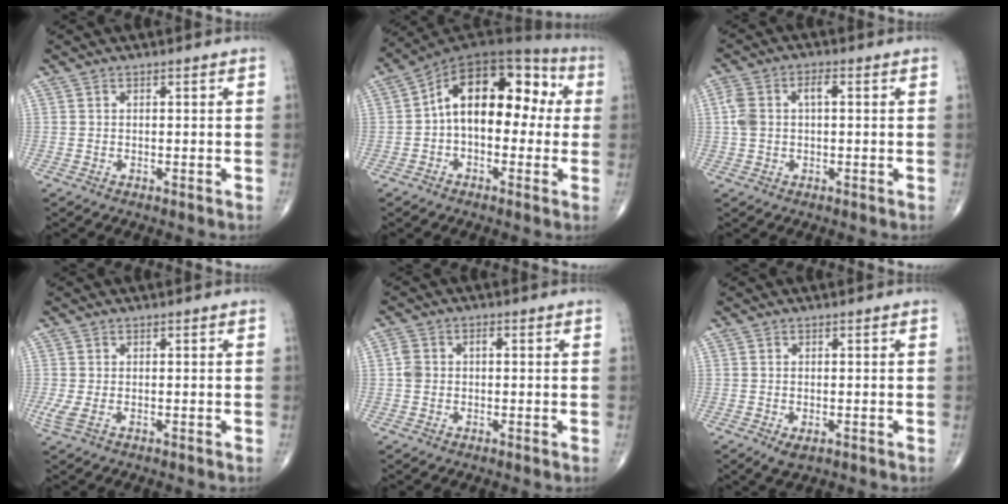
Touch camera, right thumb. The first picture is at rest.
{"total": 16.9, "force": [1.1, 10.1, 13.5], "torque": [-0.168, 0.054, 0.003]}
{"total": 6.9, "force": [0.9, 3.8, 5.6], "torque": [-0.131, 0.026, 0.017]}
{"total": 2.2, "force": [-0.5, 1.0, 1.8], "torque": [-0.055, -0.001, -0.006]}
{"total": 4.0, "force": [0.1, 2.8, 2.9], "torque": [-0.062, 0.018, -0.001]}
{"total": 2.3, "force": [-0.8, 1.1, 1.8], "torque": [-0.029, -0.003, -0.009]}